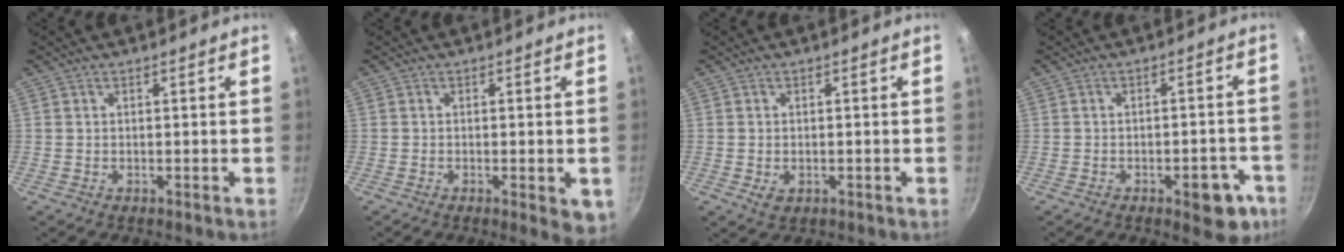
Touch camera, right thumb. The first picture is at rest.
{"total": 4.9, "force": [-1.5, 1.6, 4.3], "torque": [-0.050, -0.005, -0.019]}
{"total": 2.4, "force": [-0.5, 1.7, 1.6], "torque": [-0.028, -0.006, -0.005]}
{"total": 7.9, "force": [-3.7, 3.8, 5.9], "torque": [-0.042, 0.024, -0.037]}